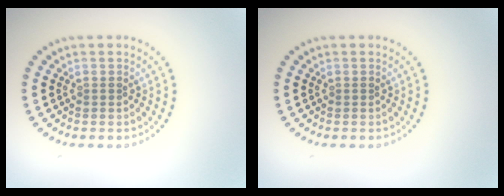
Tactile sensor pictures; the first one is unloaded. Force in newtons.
{"total": 0.0}